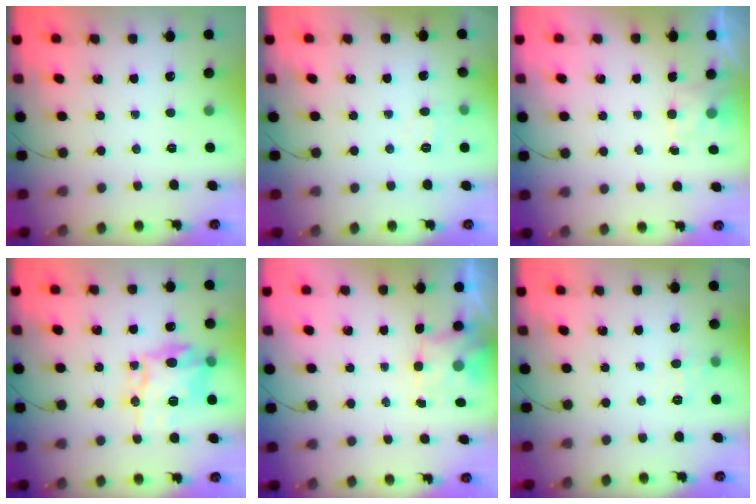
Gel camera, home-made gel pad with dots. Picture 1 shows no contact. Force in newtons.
{"total": 4.8, "press": 4.5, "slide": 1.7}
{"total": 1.4, "press": 0.7, "slide": 1.2}
{"total": 17.5, "press": 17.5, "slide": 0.7}
{"total": 2.0, "press": 1.9, "slide": 0.5}
{"total": 6.0, "press": 5.9, "slide": 1.4}